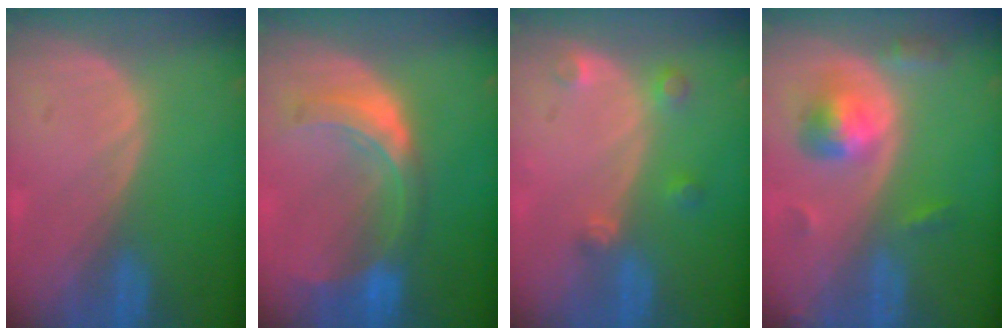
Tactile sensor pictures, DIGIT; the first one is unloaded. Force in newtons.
{"total": 8.2, "press": 7.3, "slide": 3.8}
{"total": 2.7, "press": 2.7, "slide": 0.3}
{"total": 5.6, "press": 5.3, "slide": 1.8}